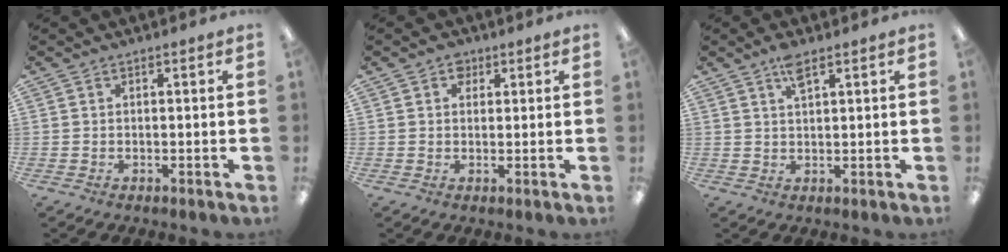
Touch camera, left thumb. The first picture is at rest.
{"total": 2.7, "force": [1.6, 1.9, 1.0], "torque": [-0.007, -0.002, 0.026]}
{"total": 3.8, "force": [2.5, 1.0, 2.6], "torque": [-0.052, 0.000, 0.043]}